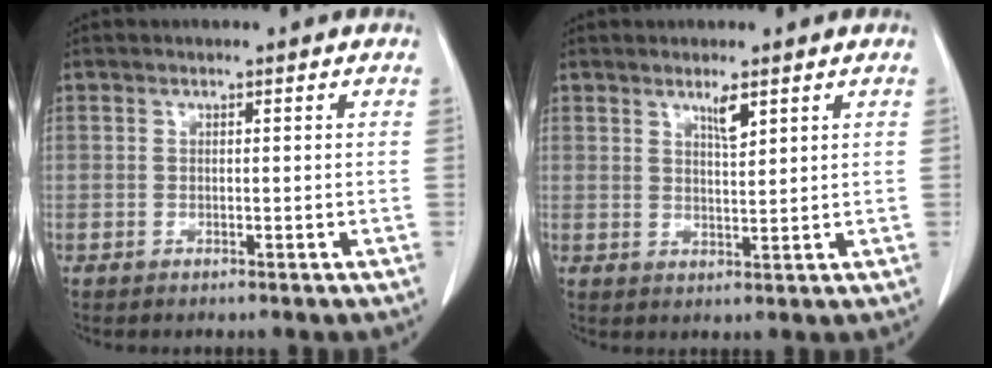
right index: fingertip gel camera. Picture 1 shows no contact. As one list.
[{"total": 2.7, "force": [1.8, 0.4, 2.0], "torque": [-0.040, -0.004, 0.033]}]